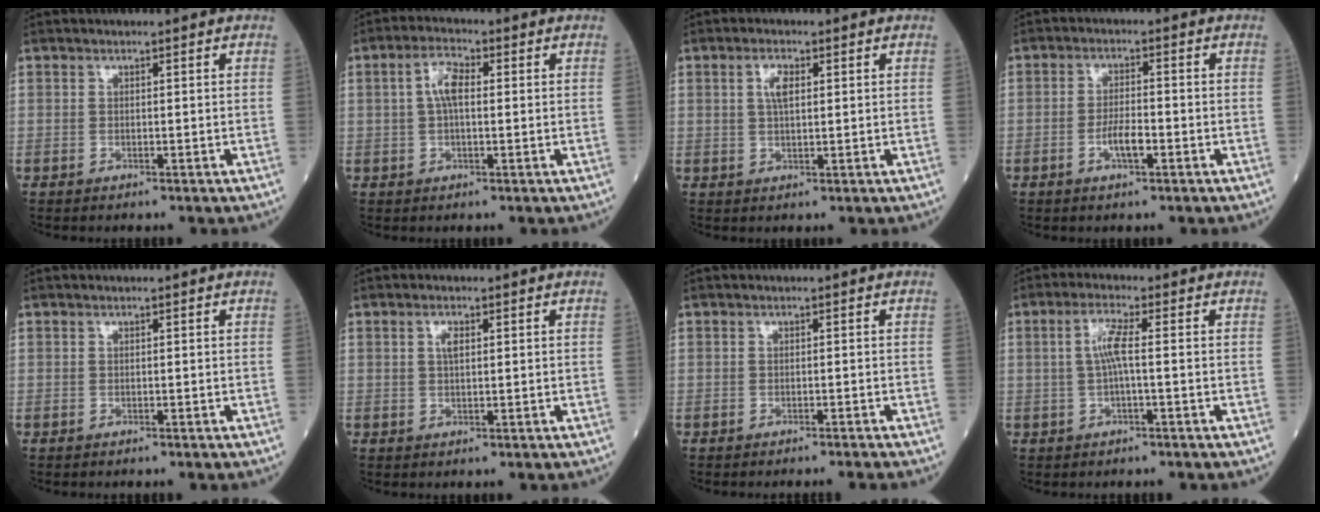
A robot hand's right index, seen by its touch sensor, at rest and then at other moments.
{"total": 4.4, "force": [0.7, 1.6, 4.1], "torque": [-0.085, 0.015, 0.012]}
{"total": 3.0, "force": [0.9, 1.0, 2.7], "torque": [-0.056, 0.004, 0.019]}
{"total": 3.9, "force": [-1.5, 0.9, 3.5], "torque": [-0.065, 0.002, -0.028]}
{"total": 0.0}
{"total": 1.7, "force": [0.6, 0.6, 1.5], "torque": [-0.031, 0.002, 0.010]}
{"total": 2.6, "force": [-2.3, -0.8, 0.8], "torque": [-0.006, 0.001, -0.031]}
{"total": 3.7, "force": [0.1, 0.2, 3.7], "torque": [-0.077, 0.008, 0.003]}